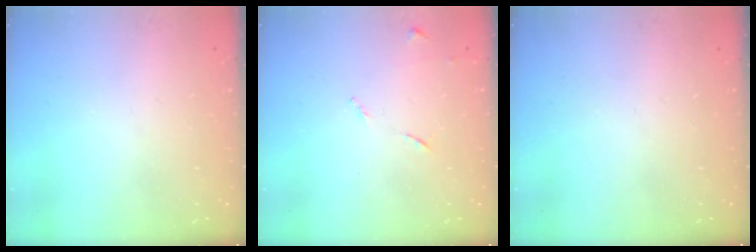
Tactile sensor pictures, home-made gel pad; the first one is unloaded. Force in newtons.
{"total": 6.3, "press": 6.3, "slide": 0.6}
{"total": 0.0}